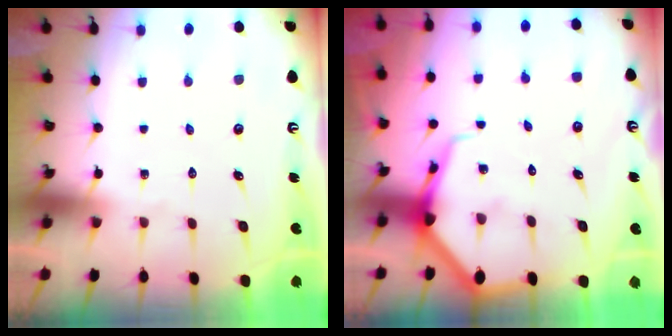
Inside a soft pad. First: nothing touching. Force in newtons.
{"total": 6.9, "press": 6.8, "slide": 0.7}